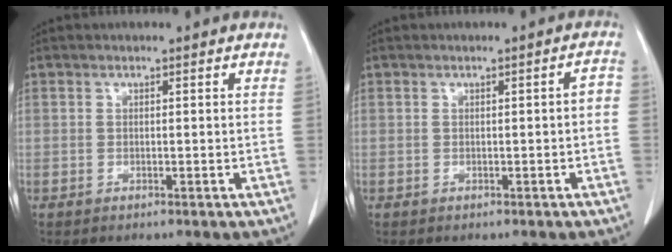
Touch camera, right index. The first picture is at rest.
{"total": 1.6, "force": [-0.4, 0.4, 1.5], "torque": [-0.012, 0.004, -0.005]}